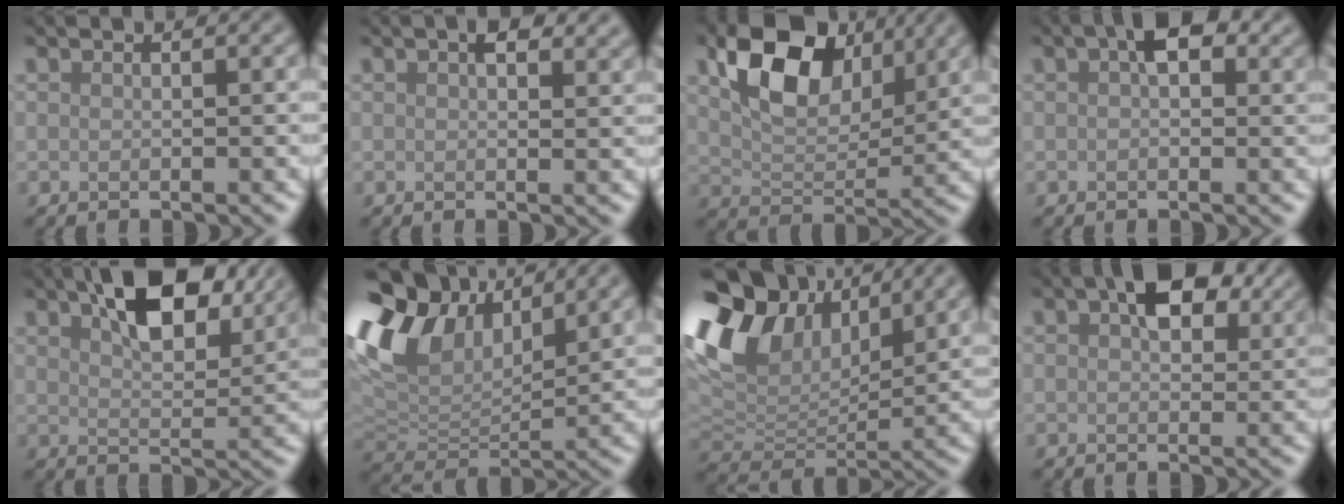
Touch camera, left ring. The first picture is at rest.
{"total": 2.6, "force": [1.5, 0.9, 1.9], "torque": [-0.028, 0.005, 0.024]}
{"total": 8.7, "force": [3.7, 5.2, 5.9], "torque": [-0.110, 0.001, 0.066]}
{"total": 3.6, "force": [1.4, 1.8, 2.8], "torque": [-0.042, 0.011, 0.016]}
{"total": 8.9, "force": [4.8, 3.8, 6.4], "torque": [-0.106, 0.012, 0.076]}
{"total": 10.7, "force": [5.2, 6.5, 6.7], "torque": [-0.163, 0.021, 0.097]}
{"total": 11.6, "force": [5.6, 7.5, 6.9], "torque": [-0.158, 0.023, 0.100]}
{"total": 5.8, "force": [2.5, 3.1, 4.3], "torque": [-0.070, 0.010, 0.034]}